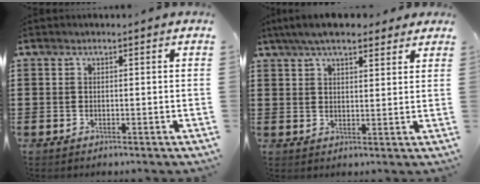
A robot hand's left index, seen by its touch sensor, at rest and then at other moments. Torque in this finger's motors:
{"motor_torque": [2.14, 0.00, 0.42, 0.21]}